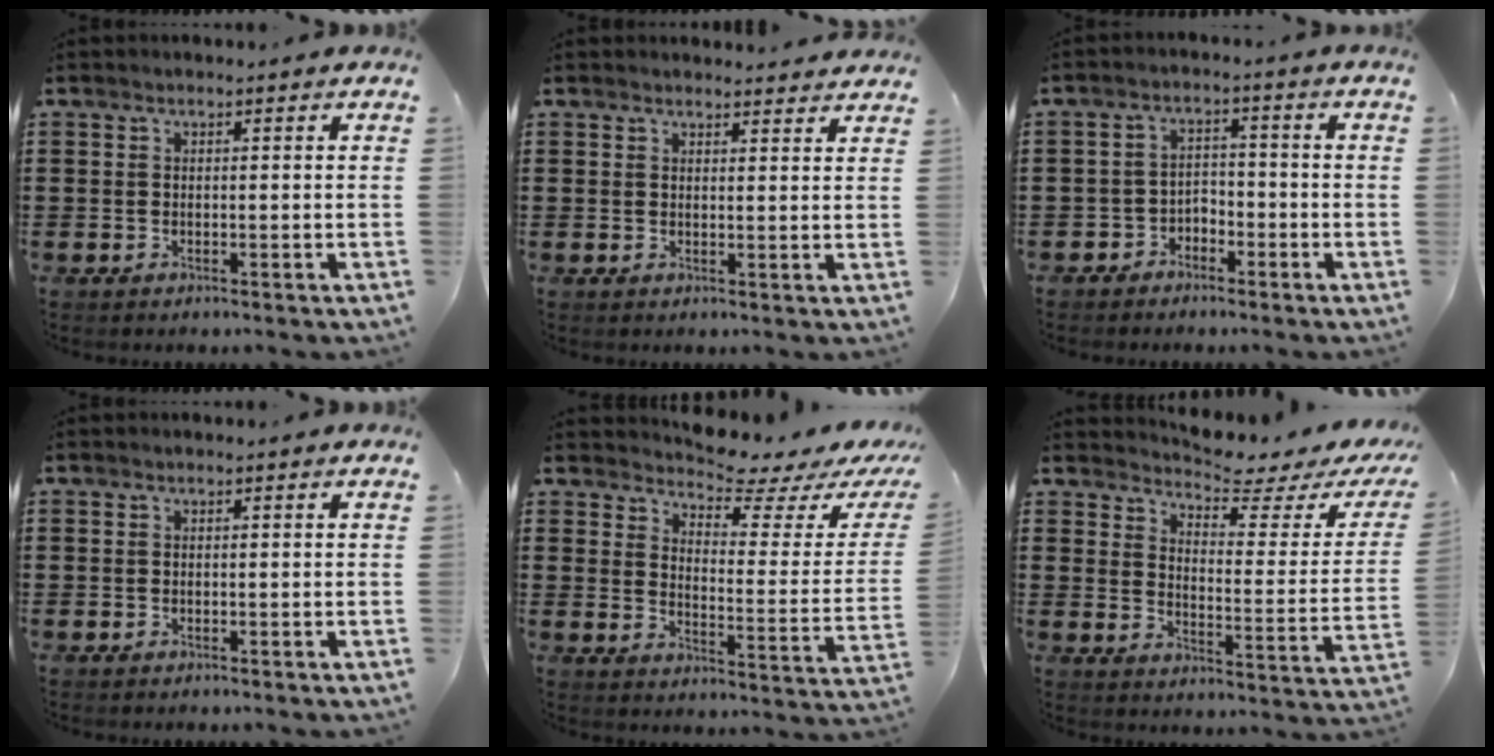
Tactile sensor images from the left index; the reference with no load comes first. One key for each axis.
{"total": 2.1, "fx": 2.1, "fy": 0.2, "fz": 0.1, "tx": 0.000, "ty": -0.005, "tz": 0.039}
{"total": 3.0, "fx": -2.6, "fy": 1.5, "fz": 0.1, "tx": -0.013, "ty": 0.005, "tz": -0.058}
{"total": 0.0}
{"total": 5.7, "fx": 5.4, "fy": 0.3, "fz": 1.9, "tx": -0.050, "ty": -0.043, "tz": 0.087}
{"total": 4.4, "fx": 3.9, "fy": 0.0, "fz": 1.9, "tx": -0.045, "ty": -0.037, "tz": 0.057}